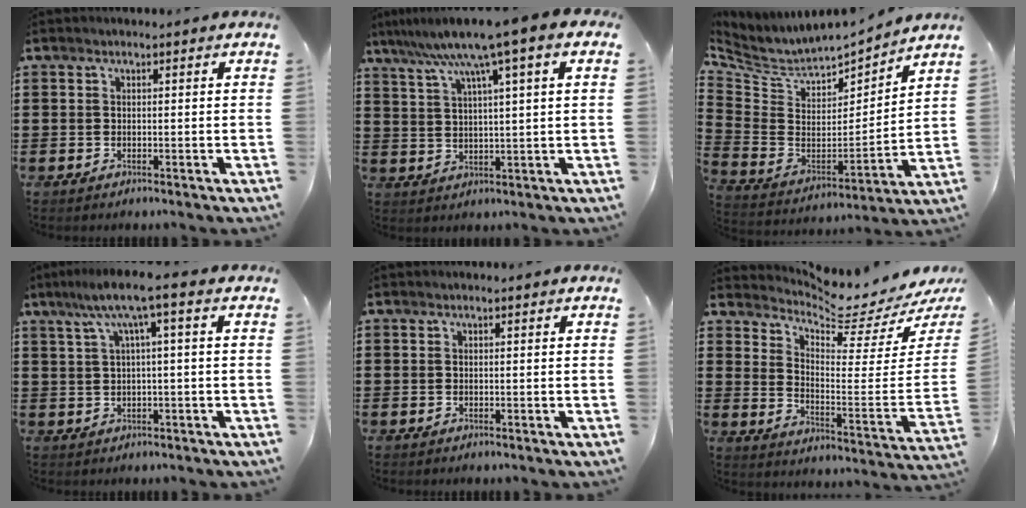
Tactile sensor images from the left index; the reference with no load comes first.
{"total": 8.1, "force": [5.1, 0.2, 6.3], "torque": [-0.139, -0.019, 0.083]}
{"total": 5.7, "force": [4.9, 2.3, 1.8], "torque": [-0.066, -0.043, 0.083]}
{"total": 6.5, "force": [1.6, 0.4, 6.3], "torque": [-0.124, 0.005, 0.022]}
{"total": 0.0}
{"total": 5.7, "force": [5.4, 0.0, 1.8], "torque": [-0.049, -0.063, 0.083]}